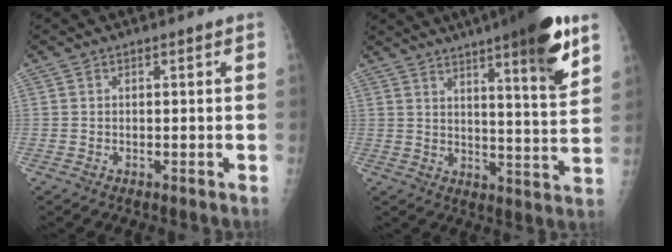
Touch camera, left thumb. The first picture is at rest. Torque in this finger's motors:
{"motor_torque": [1.97, 1.50, 1.34, -1.24, 0.09]}